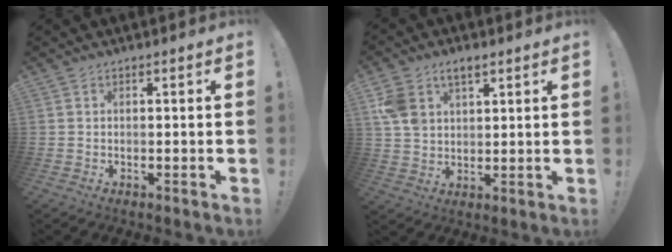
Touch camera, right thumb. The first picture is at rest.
{"total": 8.1, "force": [4.3, 5.3, 4.5], "torque": [-0.077, -0.009, 0.084]}